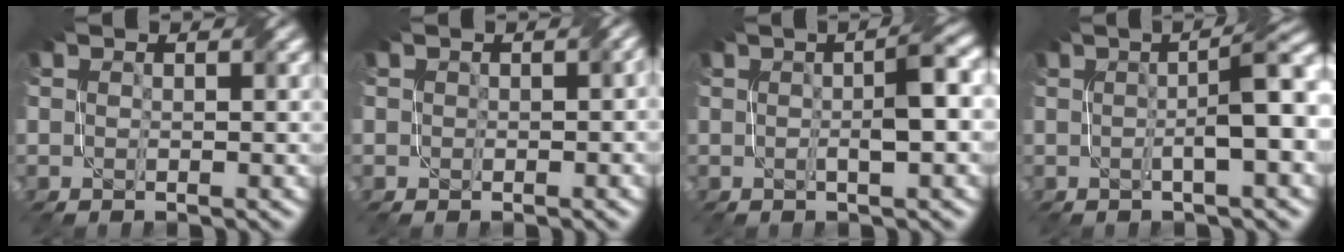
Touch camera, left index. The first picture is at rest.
{"total": 1.5, "force": [0.4, 0.9, 1.2], "torque": [-0.013, 0.004, 0.005]}
{"total": 3.7, "force": [0.2, 0.5, 3.7], "torque": [-0.057, 0.009, 0.001]}
{"total": 6.0, "force": [0.3, 1.1, 5.9], "torque": [-0.075, 0.015, 0.000]}